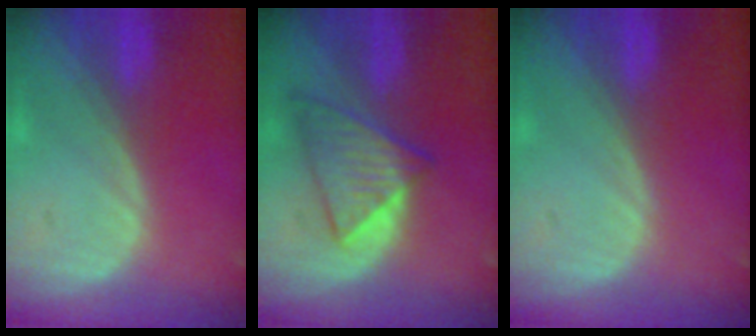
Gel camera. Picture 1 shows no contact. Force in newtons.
{"total": 6.3, "press": 6.3, "slide": 0.1}
{"total": 0.0}